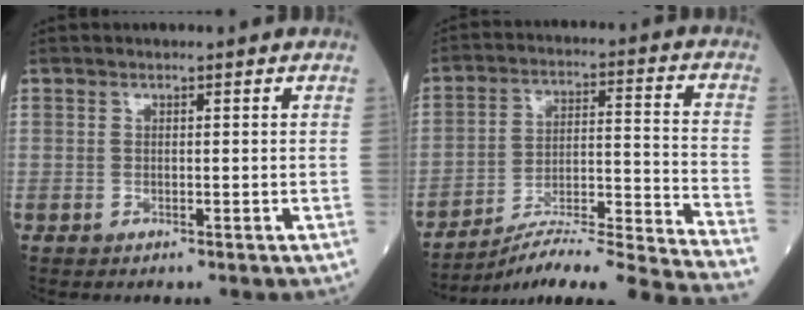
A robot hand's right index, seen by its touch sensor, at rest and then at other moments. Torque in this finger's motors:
{"motor_torque": [-0.83, -0.87, 0.03, 0.03]}